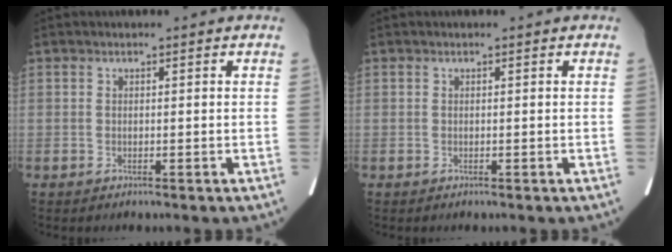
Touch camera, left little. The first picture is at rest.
{"total": 0.0}